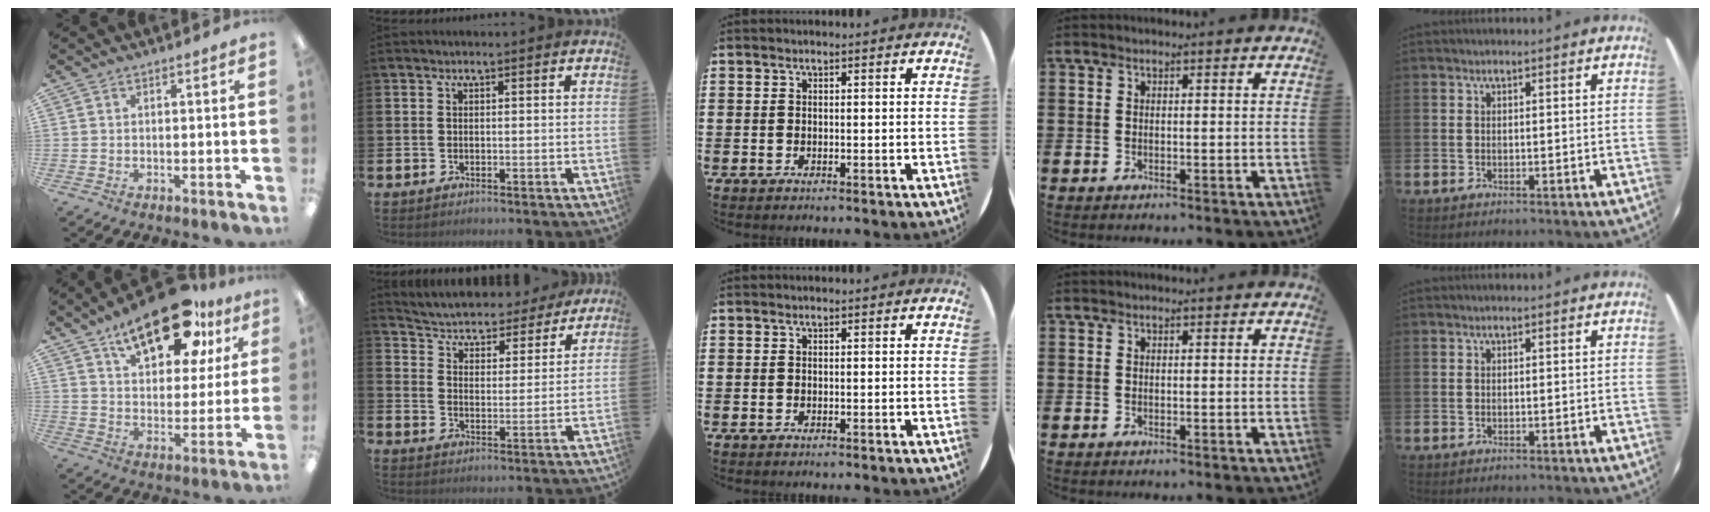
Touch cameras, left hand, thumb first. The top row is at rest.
{"thumb": {"total": 19.8, "force": [13.1, 8.6, 12.1], "torque": [-0.188, -0.060, 0.220]}, "index": {"total": 4.5, "force": [4.2, 1.3, 0.5], "torque": [-0.040, -0.039, 0.067]}}